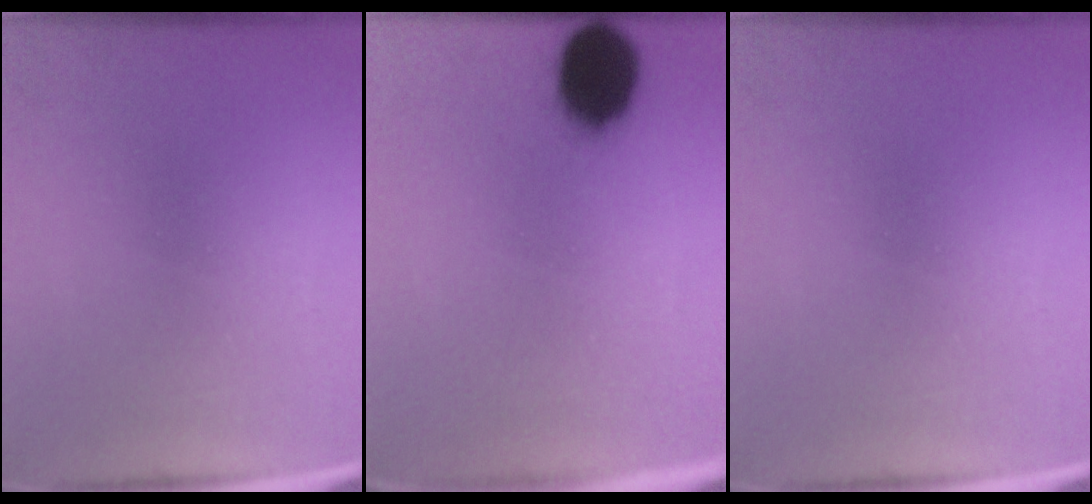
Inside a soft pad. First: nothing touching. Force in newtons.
{"total": 10.7}
{"total": 0.0}